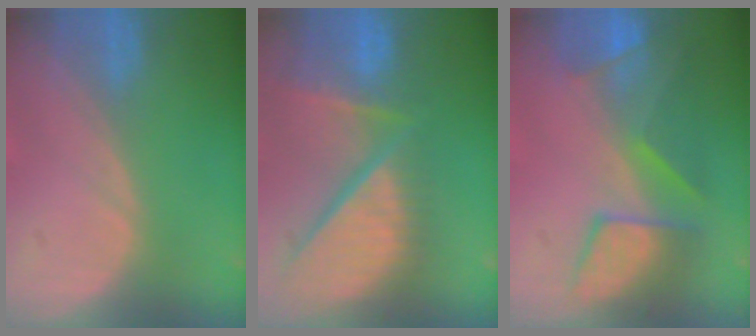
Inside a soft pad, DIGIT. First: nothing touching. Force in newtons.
{"total": 12.9, "press": 10.7, "slide": 7.2}
{"total": 8.8, "press": 8.2, "slide": 3.0}